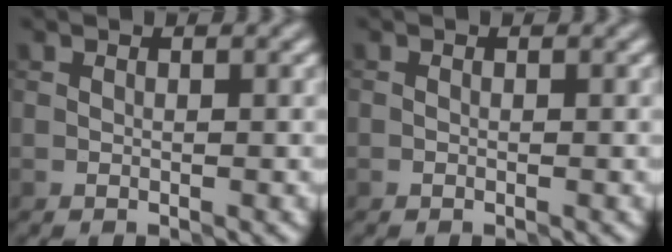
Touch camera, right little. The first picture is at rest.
{"total": 0.0}